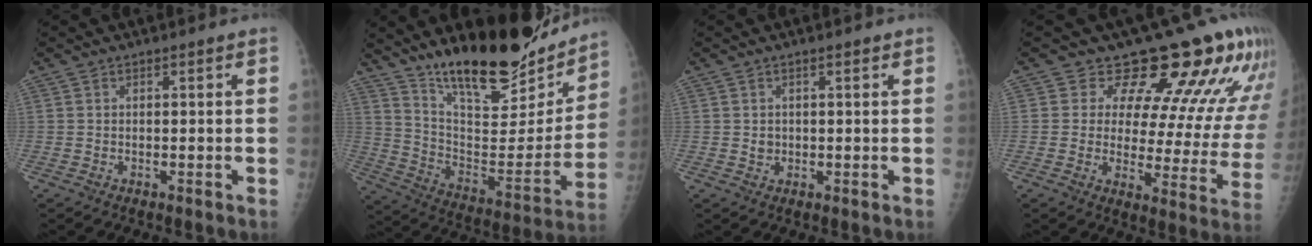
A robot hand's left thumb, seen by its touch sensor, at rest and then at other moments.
{"total": 25.6, "force": [20.0, 8.2, 13.8], "torque": [-0.176, -0.102, 0.311]}
{"total": 1.3, "force": [0.4, 1.1, 0.6], "torque": [0.000, -0.002, 0.008]}
{"total": 17.0, "force": [13.4, 6.5, 8.2], "torque": [-0.052, -0.086, 0.151]}